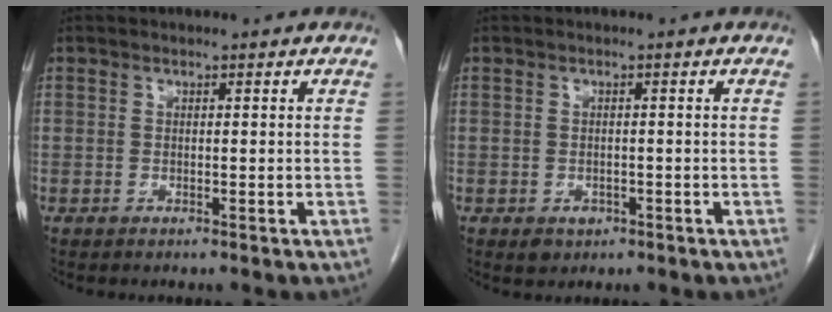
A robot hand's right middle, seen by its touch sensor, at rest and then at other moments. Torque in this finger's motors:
{"motor_torque": [0.17, 0.03, 0.05, 0.03]}